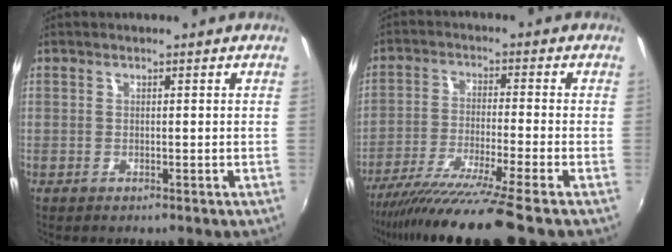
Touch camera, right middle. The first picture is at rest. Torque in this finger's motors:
{"motor_torque": [1.14, -1.00, 0.67, 0.21]}